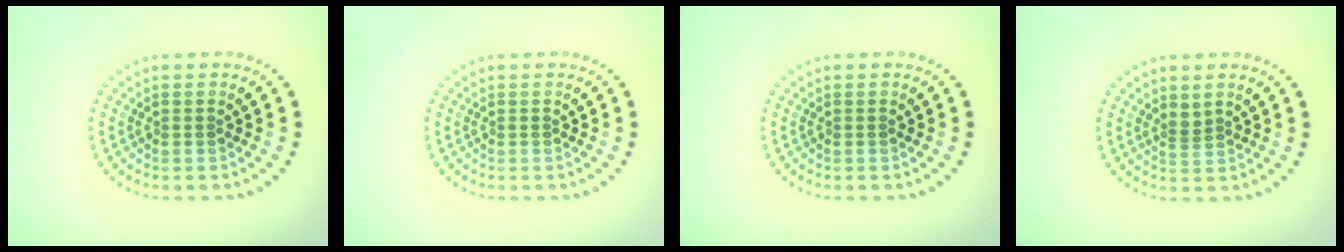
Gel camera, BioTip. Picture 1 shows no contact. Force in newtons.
{"total": 0.0}
{"total": 0.0}
{"total": 0.9, "press": 0.5, "slide": 0.8}